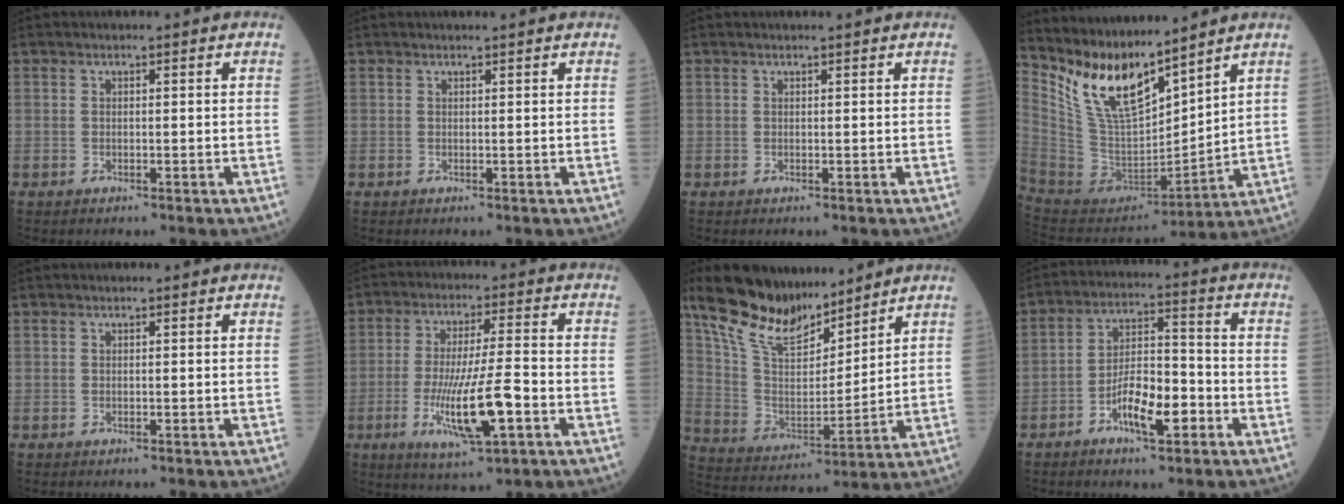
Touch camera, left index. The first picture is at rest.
{"total": 1.7, "force": [1.6, -0.2, 0.7], "torque": [-0.010, 0.007, 0.020]}
{"total": 1.4, "force": [1.3, -0.2, 0.6], "torque": [-0.009, 0.006, 0.017]}
{"total": 14.3, "force": [11.2, 3.7, 8.1], "torque": [-0.167, -0.001, 0.229]}
{"total": 0.0}
{"total": 11.6, "force": [-3.9, 1.2, 10.9], "torque": [-0.206, -0.016, -0.065]}
{"total": 15.1, "force": [12.3, 4.3, 7.7], "torque": [-0.149, 0.006, 0.234]}
{"total": 8.9, "force": [-4.2, 2.8, 7.3], "torque": [-0.139, 0.010, -0.073]}